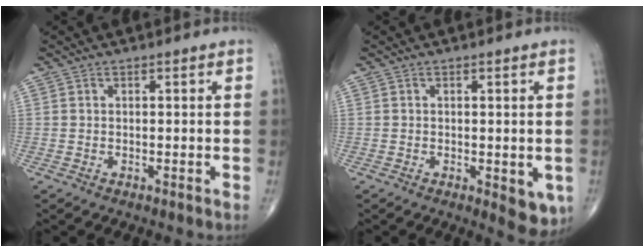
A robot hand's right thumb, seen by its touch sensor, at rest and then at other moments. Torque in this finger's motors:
{"motor_torque": [0.68, 0.79, 0.38, -0.32, 0.14]}